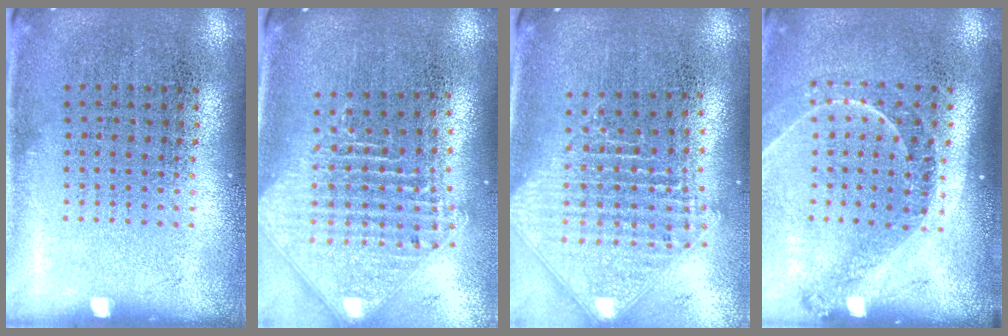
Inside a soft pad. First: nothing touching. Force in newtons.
{"total": 2.5, "press": 1.8, "slide": 1.7}
{"total": 2.5, "press": 1.9, "slide": 1.6}
{"total": 1.3, "press": 1.3, "slide": 0.2}